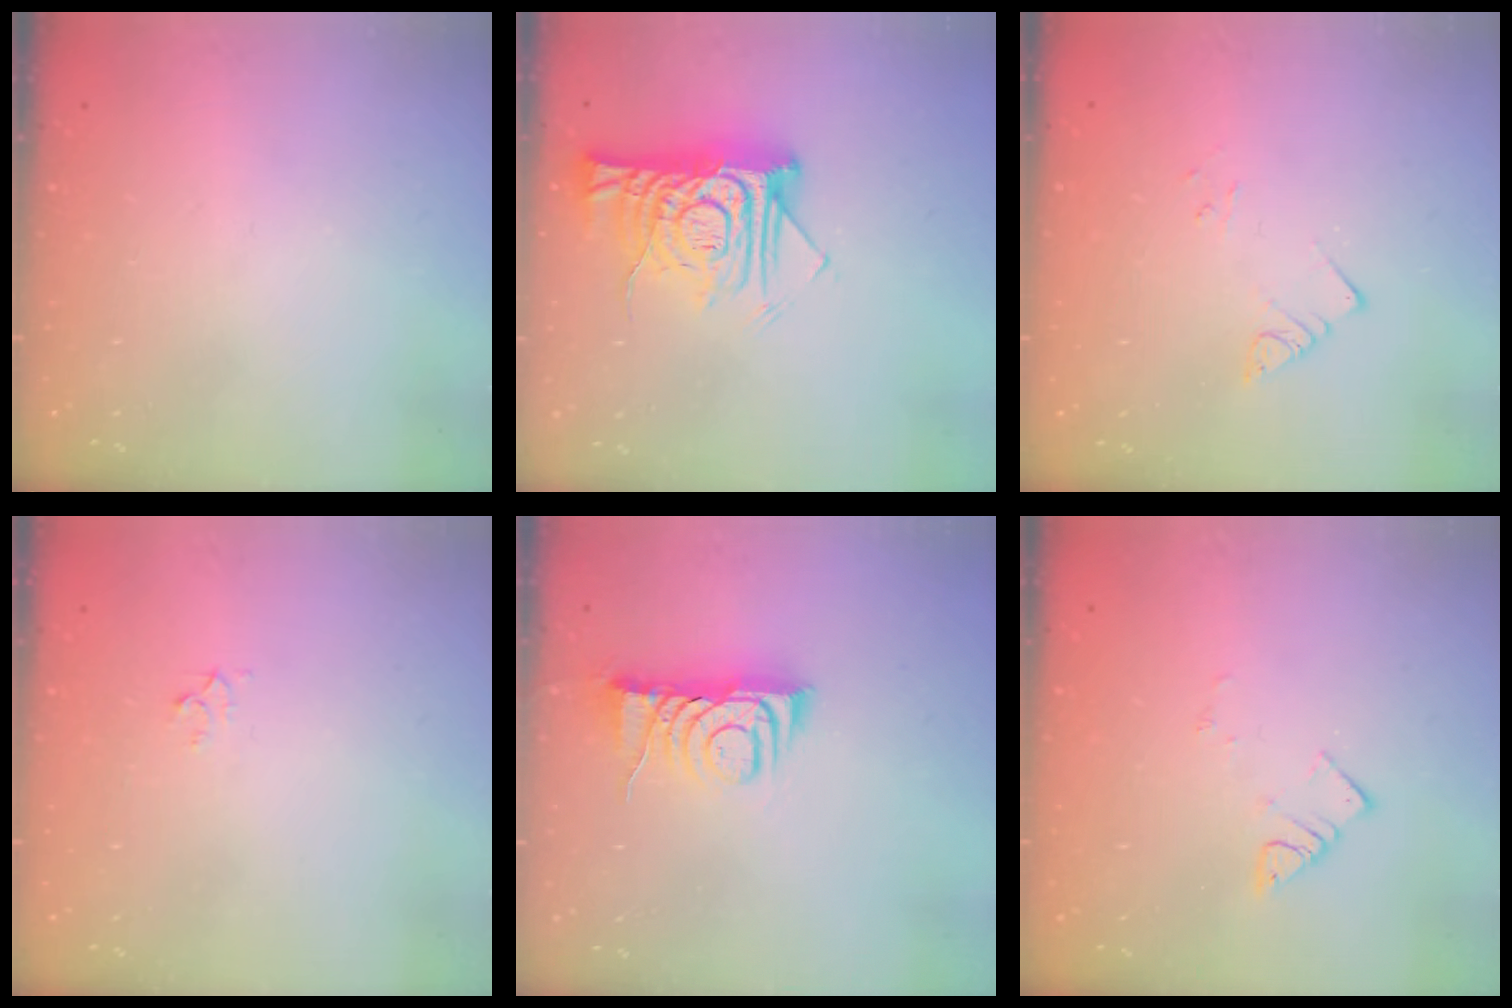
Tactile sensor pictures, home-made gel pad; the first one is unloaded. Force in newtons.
{"total": 14.7, "press": 14.6, "slide": 1.8}
{"total": 2.9, "press": 2.9, "slide": 0.4}
{"total": 2.3, "press": 2.3, "slide": 0.2}
{"total": 8.3, "press": 8.3, "slide": 0.5}
{"total": 3.4, "press": 3.4, "slide": 0.3}